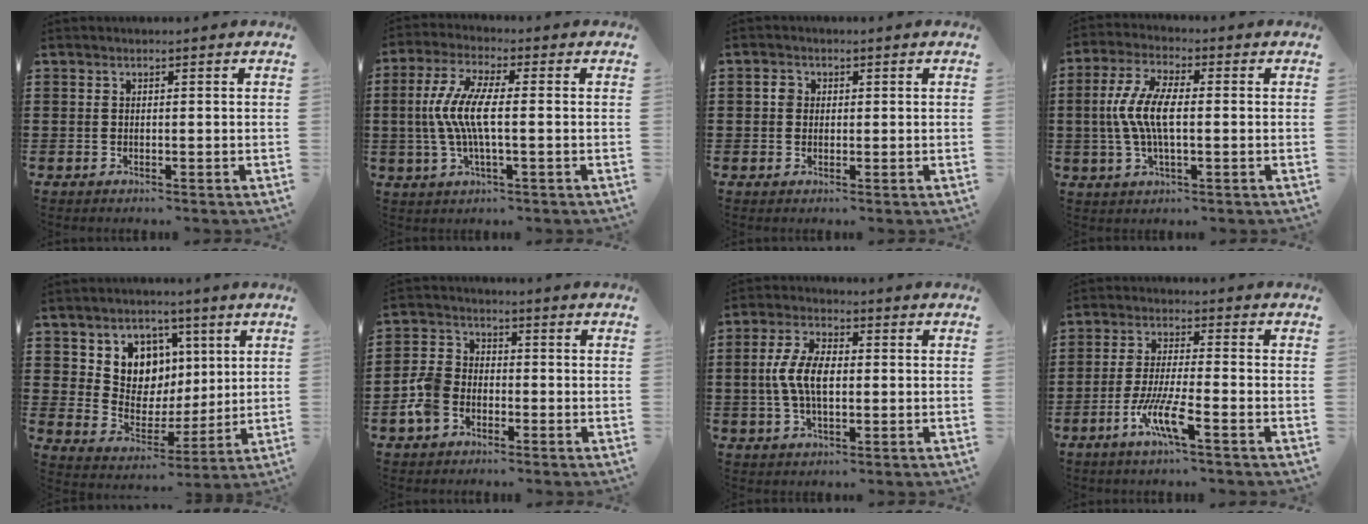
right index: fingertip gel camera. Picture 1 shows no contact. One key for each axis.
{"total": 7.8, "fx": -0.8, "fy": 1.6, "fz": 7.6, "tx": -0.176, "ty": -0.018, "tz": -0.026}
{"total": 1.4, "fx": 0.3, "fy": 1.3, "fz": 0.5, "tx": -0.013, "ty": 0.008, "tz": 0.005}
{"total": 7.8, "fx": -0.5, "fy": 2.8, "fz": 7.3, "tx": -0.170, "ty": -0.008, "tz": -0.020}
{"total": 7.4, "fx": 3.3, "fy": 6.5, "fz": 1.1, "tx": -0.055, "ty": -0.033, "tz": 0.060}
{"total": 5.5, "fx": -2.8, "fy": 3.8, "fz": 2.9, "tx": -0.089, "ty": 0.004, "tz": -0.062}
{"total": 6.8, "fx": -0.3, "fy": 3.4, "fz": 5.8, "tx": -0.143, "ty": -0.002, "tz": -0.016}
{"total": 7.5, "fx": -4.0, "fy": 0.7, "fz": 6.2, "tx": -0.139, "ty": -0.015, "tz": -0.080}